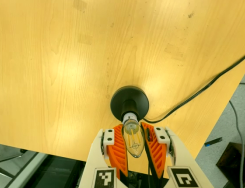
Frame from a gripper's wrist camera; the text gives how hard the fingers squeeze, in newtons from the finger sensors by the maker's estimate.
{"total": 25.0, "left": 25.8, "right": 24.1}